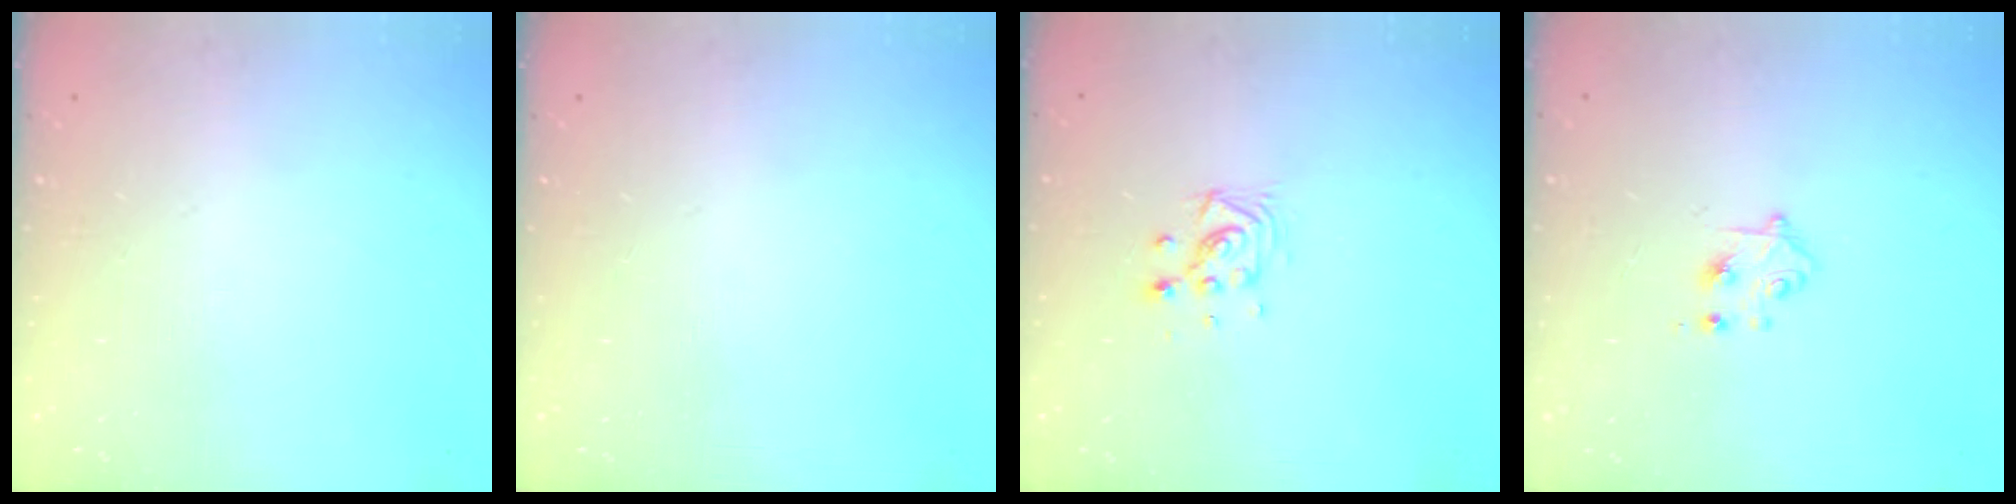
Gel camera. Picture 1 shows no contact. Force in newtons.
{"total": 0.0}
{"total": 6.7, "press": 6.3, "slide": 2.3}
{"total": 4.9, "press": 4.8, "slide": 0.7}